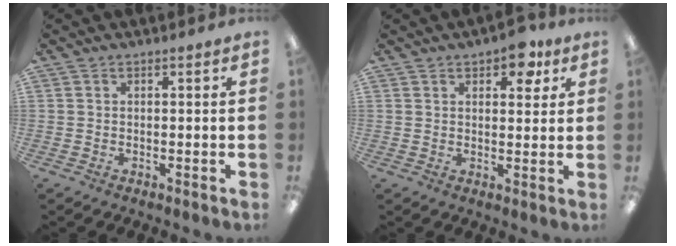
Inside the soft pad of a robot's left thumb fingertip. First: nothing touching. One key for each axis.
{"total": 6.6, "fx": 4.1, "fy": 3.3, "fz": 4.1, "tx": -0.040, "ty": -0.016, "tz": 0.065}